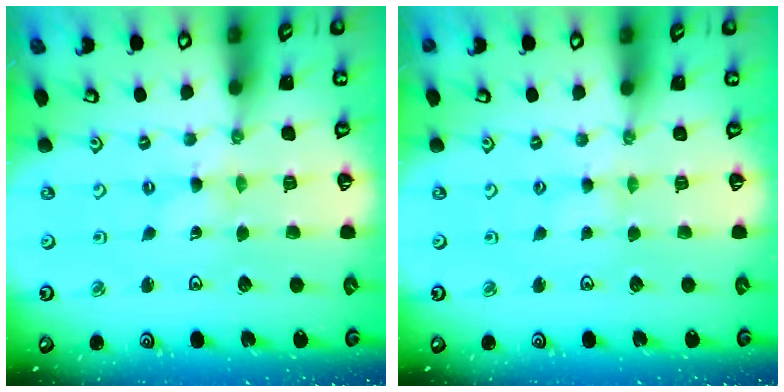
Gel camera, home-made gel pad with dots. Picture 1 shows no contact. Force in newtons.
{"total": 2.4, "press": 2.4, "slide": 0.4}